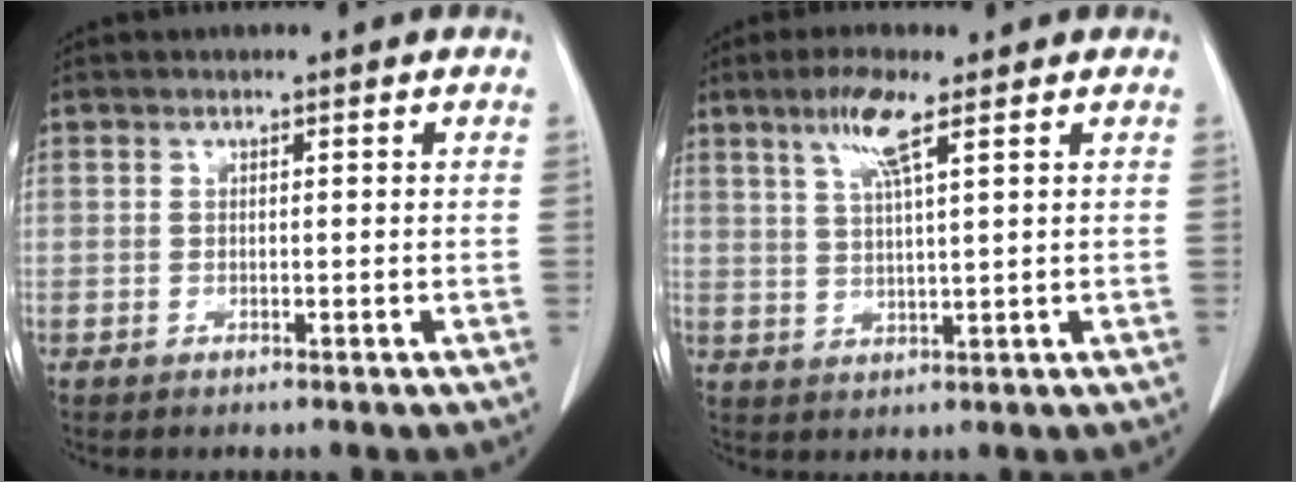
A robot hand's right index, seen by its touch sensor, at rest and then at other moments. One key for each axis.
{"total": 6.4, "fx": 3.5, "fy": 0.6, "fz": 5.4, "tx": -0.112, "ty": 0.004, "tz": 0.070}